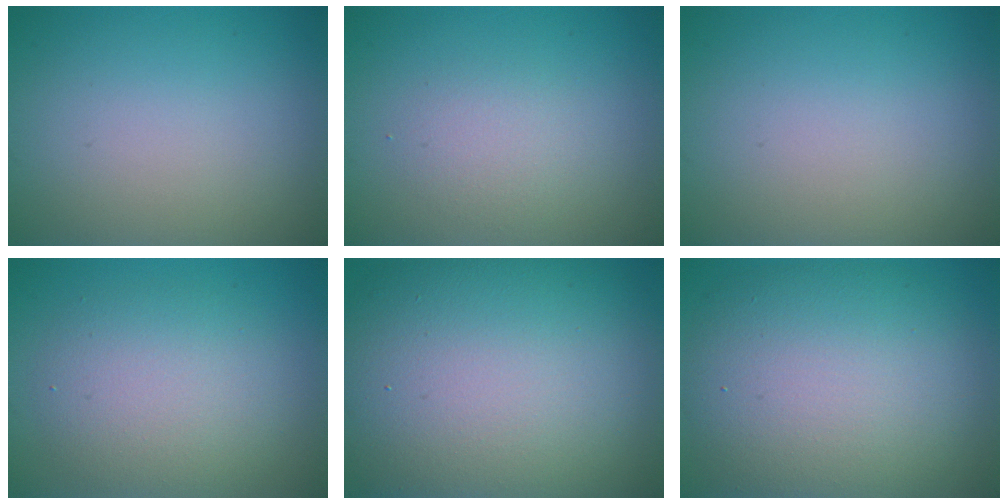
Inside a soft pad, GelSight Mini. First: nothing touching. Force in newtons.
{"total": 1.9, "press": 1.9, "slide": 0.1}
{"total": 0.0}
{"total": 5.8, "press": 5.8, "slide": 0.2}
{"total": 16.8, "press": 16.7, "slide": 0.9}
{"total": 11.0, "press": 11.0, "slide": 0.2}